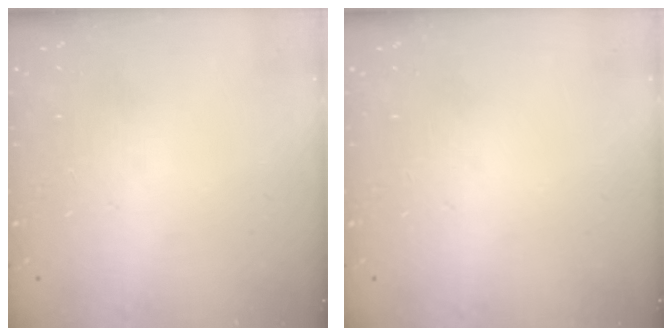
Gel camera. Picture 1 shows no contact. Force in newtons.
{"total": 0.0}